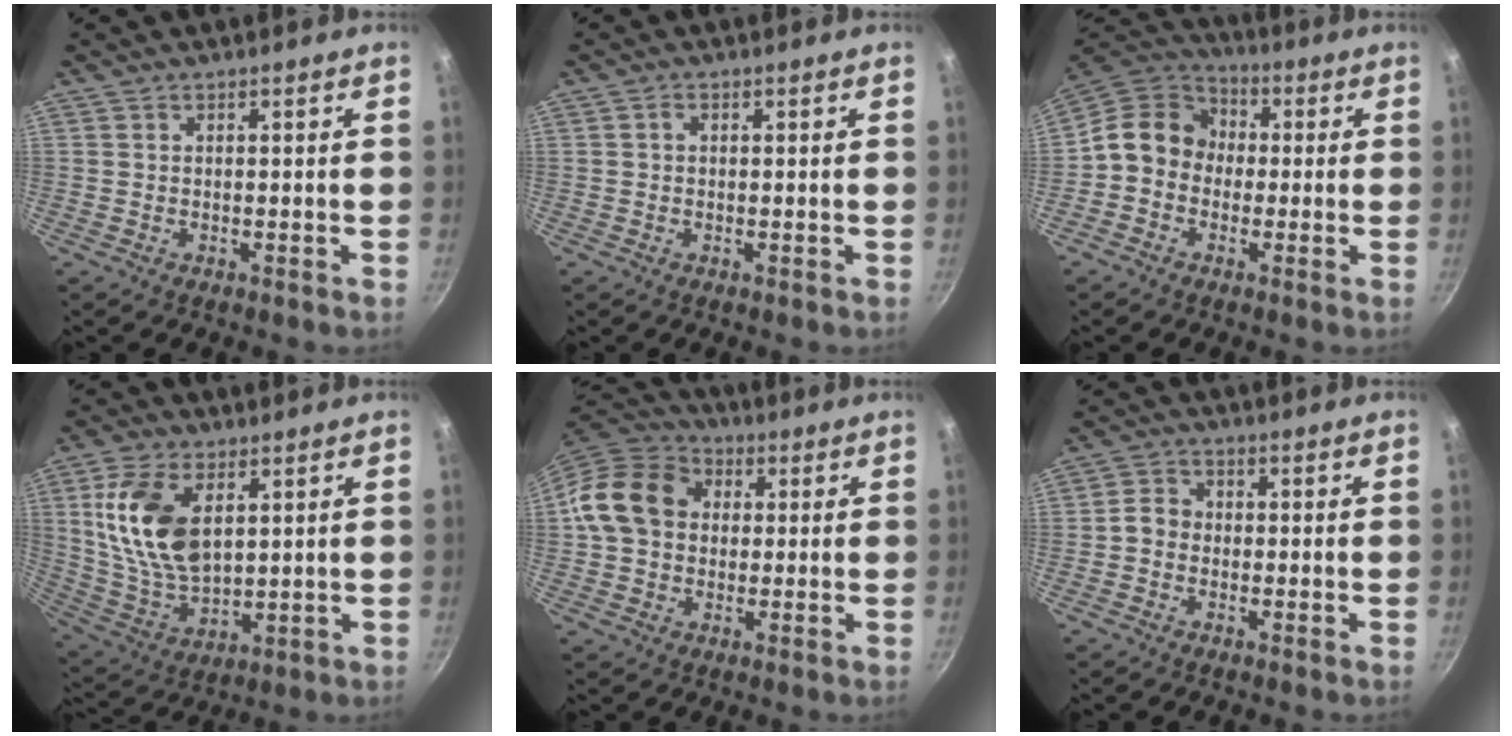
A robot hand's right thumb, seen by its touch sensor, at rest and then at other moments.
{"total": 1.0, "force": [0.1, 0.8, 0.6], "torque": [-0.011, 0.006, 0.001]}
{"total": 11.3, "force": [-0.5, 9.8, 5.6], "torque": [-0.068, 0.036, -0.035]}
{"total": 16.1, "force": [4.5, 9.3, 12.3], "torque": [-0.222, -0.021, 0.098]}
{"total": 13.5, "force": [1.6, 10.9, 7.8], "torque": [-0.115, 0.028, 0.010]}
{"total": 3.6, "force": [-0.8, 3.1, 1.7], "torque": [-0.020, 0.014, -0.027]}